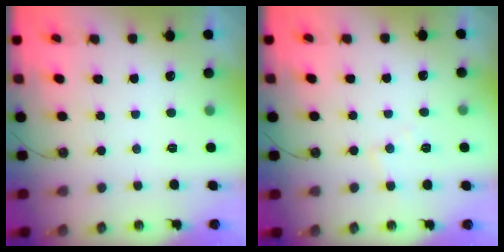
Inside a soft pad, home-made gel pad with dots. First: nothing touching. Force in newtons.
{"total": 5.2, "press": 5.2, "slide": 0.8}